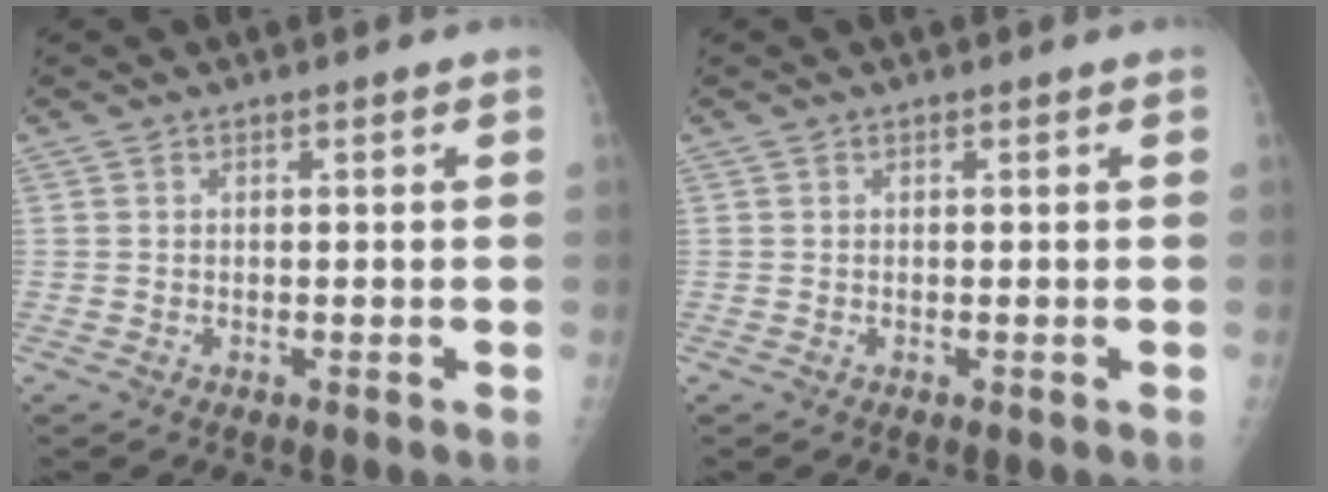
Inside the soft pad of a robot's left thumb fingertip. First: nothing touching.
{"total": 0.0}